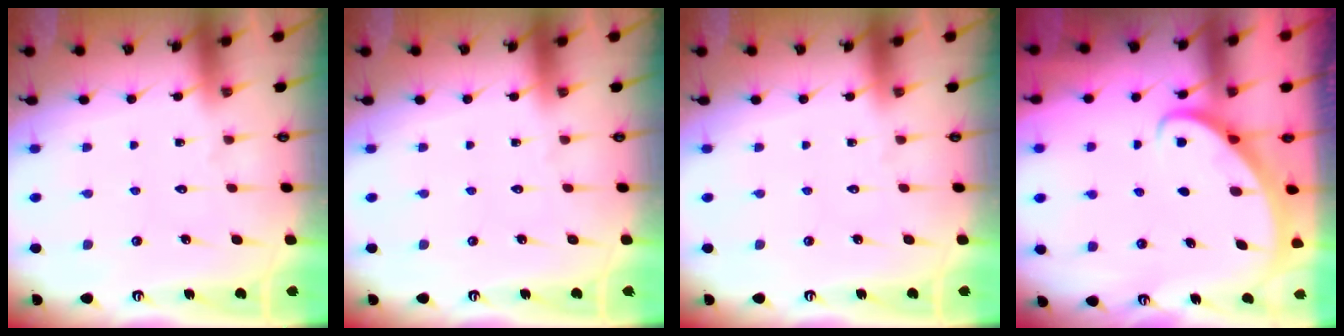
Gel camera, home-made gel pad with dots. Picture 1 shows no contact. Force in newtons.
{"total": 0.0}
{"total": 0.0}
{"total": 2.9, "press": 2.9, "slide": 0.2}